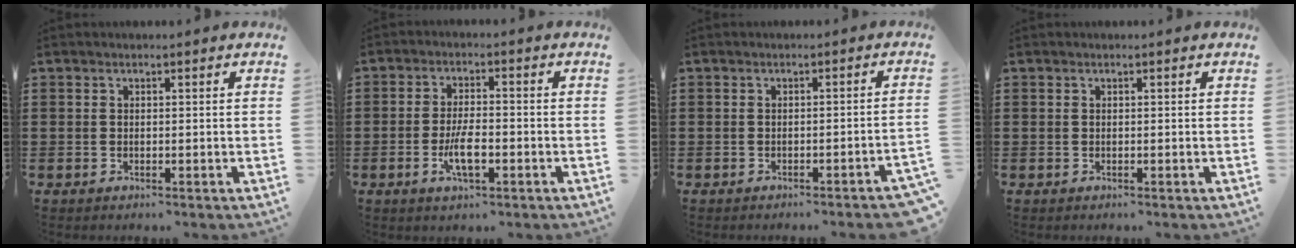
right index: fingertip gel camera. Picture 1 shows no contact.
{"total": 5.4, "force": [-1.8, 1.8, 4.8], "torque": [-0.099, -0.003, -0.036]}
{"total": 1.7, "force": [-1.3, -0.3, 1.0], "torque": [-0.017, -0.001, -0.026]}
{"total": 0.0}